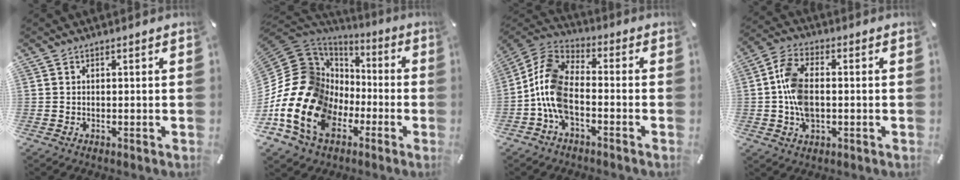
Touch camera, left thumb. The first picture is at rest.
{"total": 21.3, "force": [-5.5, 16.7, 12.0], "torque": [-0.273, -0.007, -0.077]}
{"total": 10.7, "force": [-4.3, 6.4, 7.5], "torque": [-0.181, -0.003, -0.086]}
{"total": 9.0, "force": [-0.6, 5.5, 7.1], "torque": [-0.156, 0.005, -0.012]}